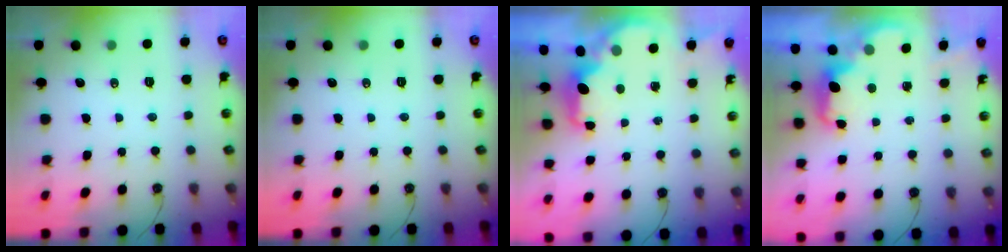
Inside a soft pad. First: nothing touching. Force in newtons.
{"total": 0.0}
{"total": 2.8, "press": 2.7, "slide": 0.9}
{"total": 2.4, "press": 2.3, "slide": 0.5}